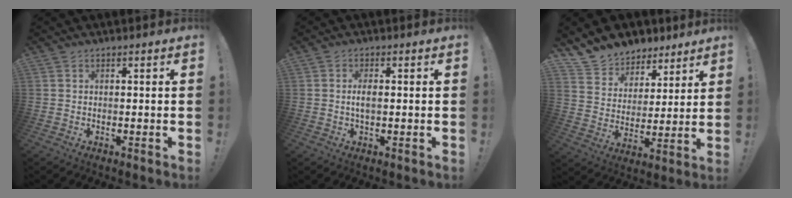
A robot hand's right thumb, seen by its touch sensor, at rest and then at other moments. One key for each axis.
{"total": 2.9, "fx": -0.2, "fy": 1.0, "fz": 2.7, "tx": -0.053, "ty": -0.001, "tz": -0.007}
{"total": 10.2, "fx": 8.2, "fy": 6.0, "fz": 0.8, "tx": -0.027, "ty": -0.070, "tz": 0.158}